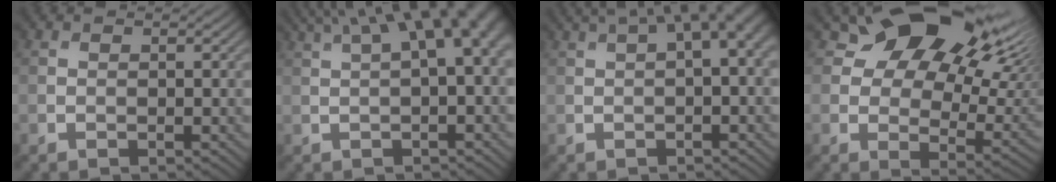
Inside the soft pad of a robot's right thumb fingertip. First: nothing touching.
{"total": 9.9, "force": [3.5, 3.1, 8.7], "torque": [-0.118, 0.026, 0.061]}
{"total": 6.7, "force": [1.9, 2.0, 6.1], "torque": [-0.081, 0.014, 0.037]}
{"total": 17.8, "force": [10.1, 10.0, 10.7], "torque": [-0.176, 0.019, 0.170]}